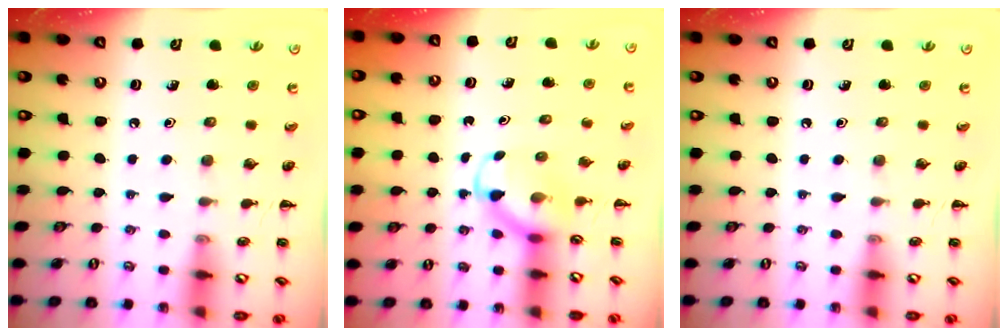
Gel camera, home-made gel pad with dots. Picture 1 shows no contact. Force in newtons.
{"total": 3.6, "press": 3.5, "slide": 0.6}
{"total": 0.0}